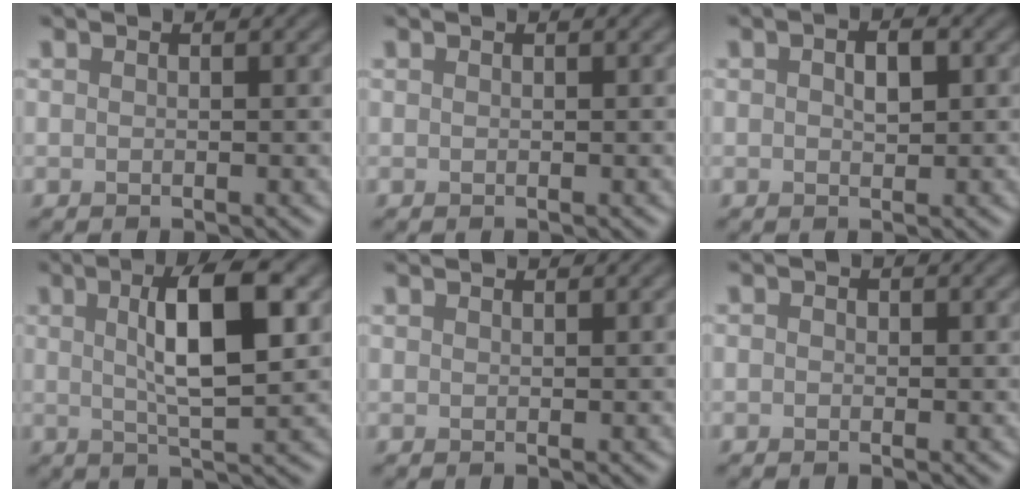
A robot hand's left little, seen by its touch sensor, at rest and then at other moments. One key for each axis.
{"total": 0.0}
{"total": 2.3, "fx": 0.2, "fy": 1.3, "fz": 1.9, "tx": -0.036, "ty": 0.003, "tz": 0.002}
{"total": 7.2, "fx": 1.5, "fy": 2.0, "fz": 6.8, "tx": -0.108, "ty": 0.008, "tz": 0.020}
{"total": 0.9, "fx": 0.9, "fy": 0.0, "fz": 0.1, "tx": -0.005, "ty": 0.004, "tz": 0.016}
{"total": 0.6, "fx": -0.1, "fy": 0.5, "fz": 0.2, "tx": -0.003, "ty": 0.000, "tz": -0.007}